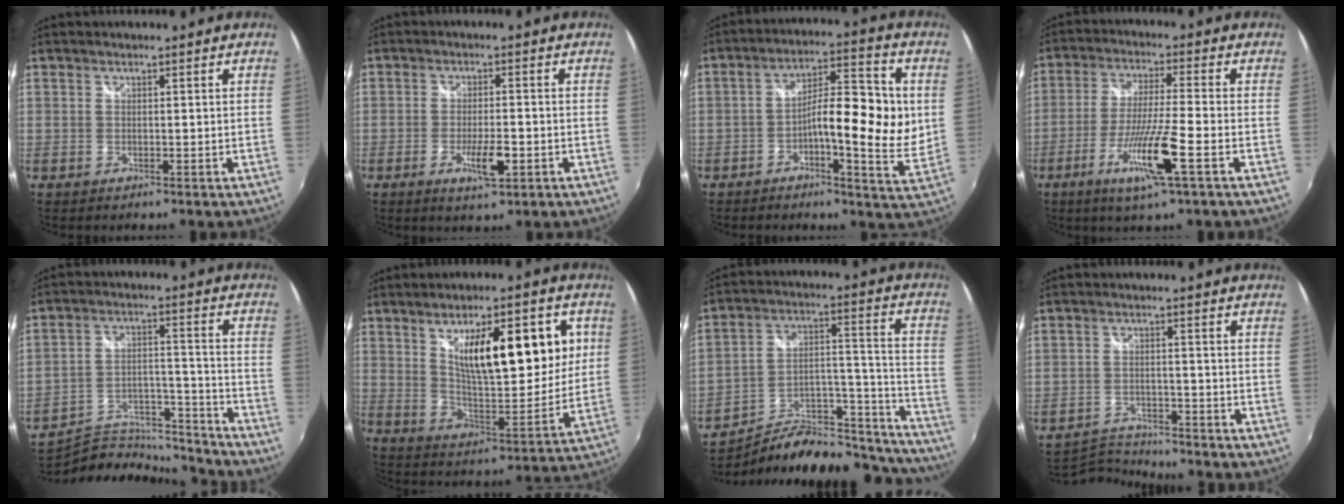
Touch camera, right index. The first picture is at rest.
{"total": 5.6, "force": [-2.2, 1.6, 4.9], "torque": [-0.097, -0.011, -0.038]}
{"total": 13.5, "force": [0.3, 3.7, 13.0], "torque": [-0.203, 0.012, -0.004]}
{"total": 11.5, "force": [-5.1, -0.2, 10.3], "torque": [-0.209, -0.017, -0.096]}
{"total": 16.5, "force": [-15.9, 3.3, 2.7], "torque": [-0.055, 0.031, -0.249]}
{"total": 18.7, "force": [6.2, 6.9, 16.2], "torque": [-0.242, 0.000, 0.104]}
{"total": 24.9, "force": [-19.8, 9.8, 11.4], "torque": [-0.151, 0.052, -0.271]}
{"total": 5.7, "force": [-5.7, 0.2, -0.5], "torque": [-0.016, 0.007, -0.105]}